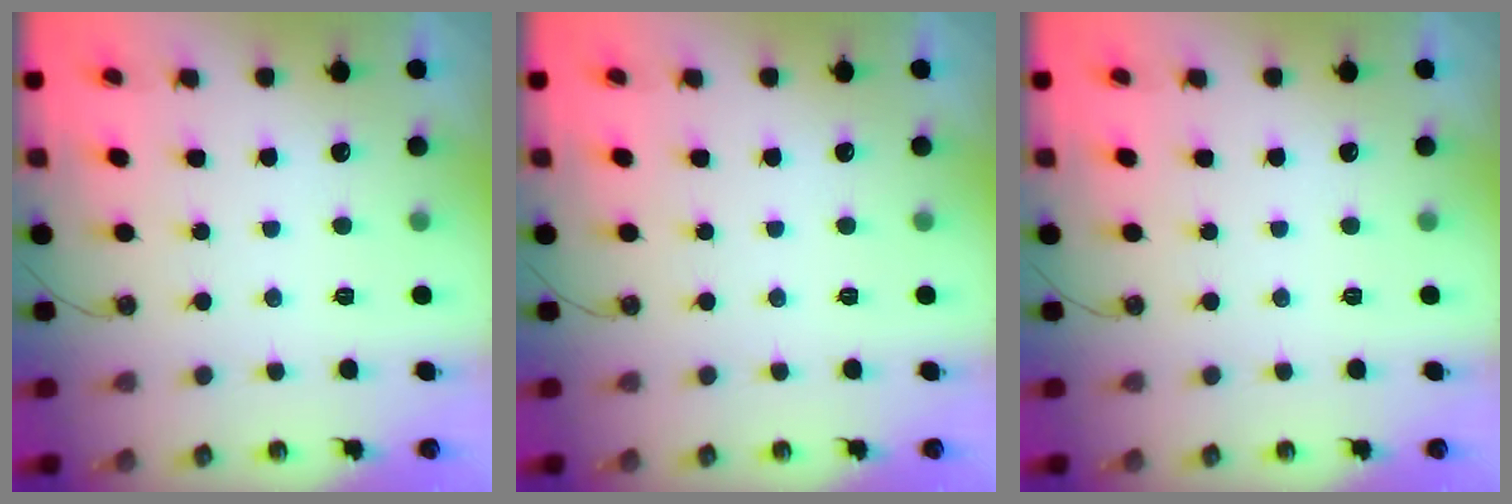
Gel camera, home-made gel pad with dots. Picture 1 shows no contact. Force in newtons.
{"total": 0.0}
{"total": 0.0}